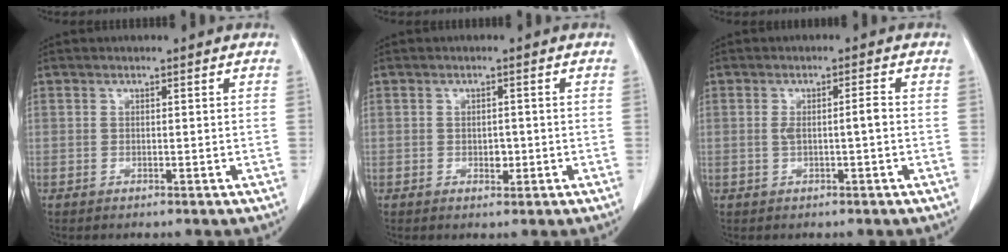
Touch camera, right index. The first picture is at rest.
{"total": 1.6, "force": [-0.3, 1.0, 1.2], "torque": [-0.016, 0.001, -0.001]}
{"total": 2.9, "force": [-0.2, 0.3, 2.9], "torque": [-0.055, 0.007, 0.000]}